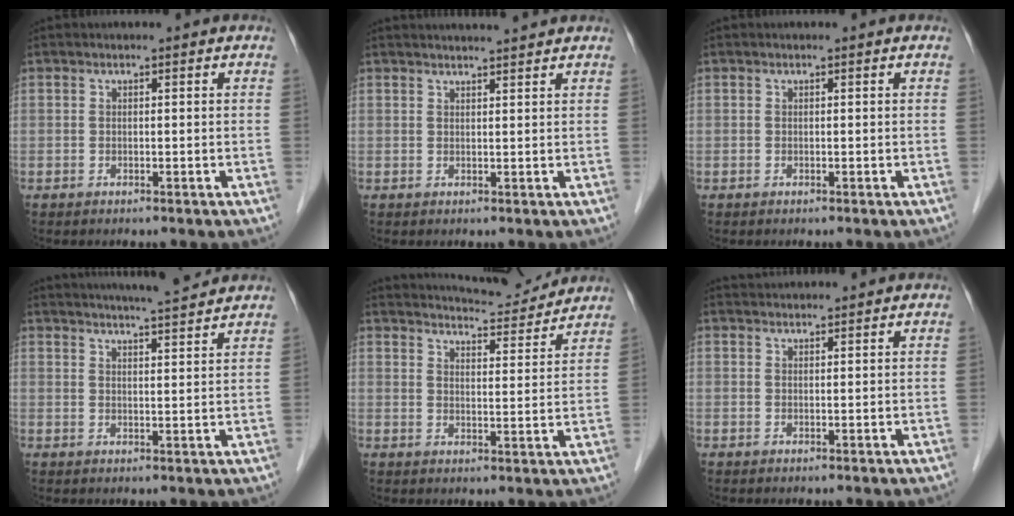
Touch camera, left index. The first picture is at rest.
{"total": 5.6, "force": [5.4, -0.3, 1.7], "torque": [-0.023, 0.023, 0.065]}
{"total": 0.0}
{"total": 11.0, "force": [10.2, -0.2, 4.2], "torque": [-0.072, 0.013, 0.136]}
{"total": 11.7, "force": [11.3, 0.9, 2.6], "torque": [-0.046, 0.005, 0.153]}
{"total": 4.3, "force": [4.3, -0.1, 0.6], "torque": [-0.012, 0.034, 0.066]}